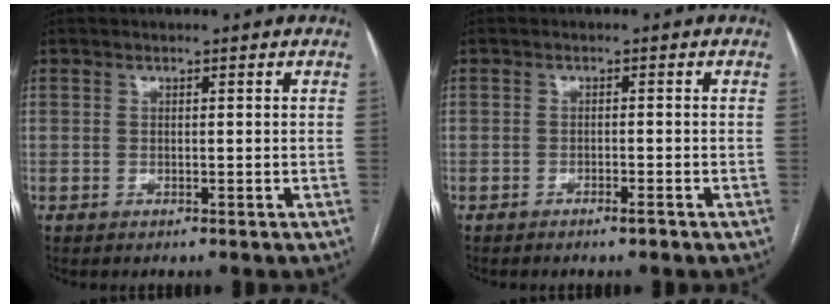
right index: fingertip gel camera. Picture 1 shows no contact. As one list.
[{"total": 1.1, "force": [-0.9, 0.0, 0.6], "torque": [-0.015, 0.000, -0.014]}]